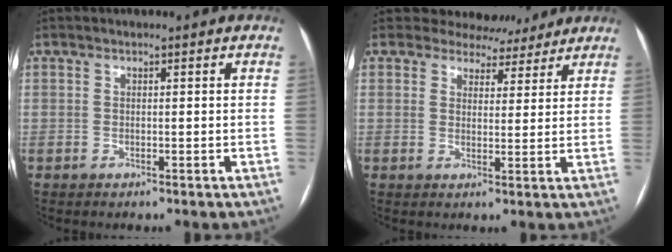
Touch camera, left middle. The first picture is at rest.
{"total": 6.8, "force": [6.2, 3.0, -0.1], "torque": [0.016, 0.002, 0.069]}